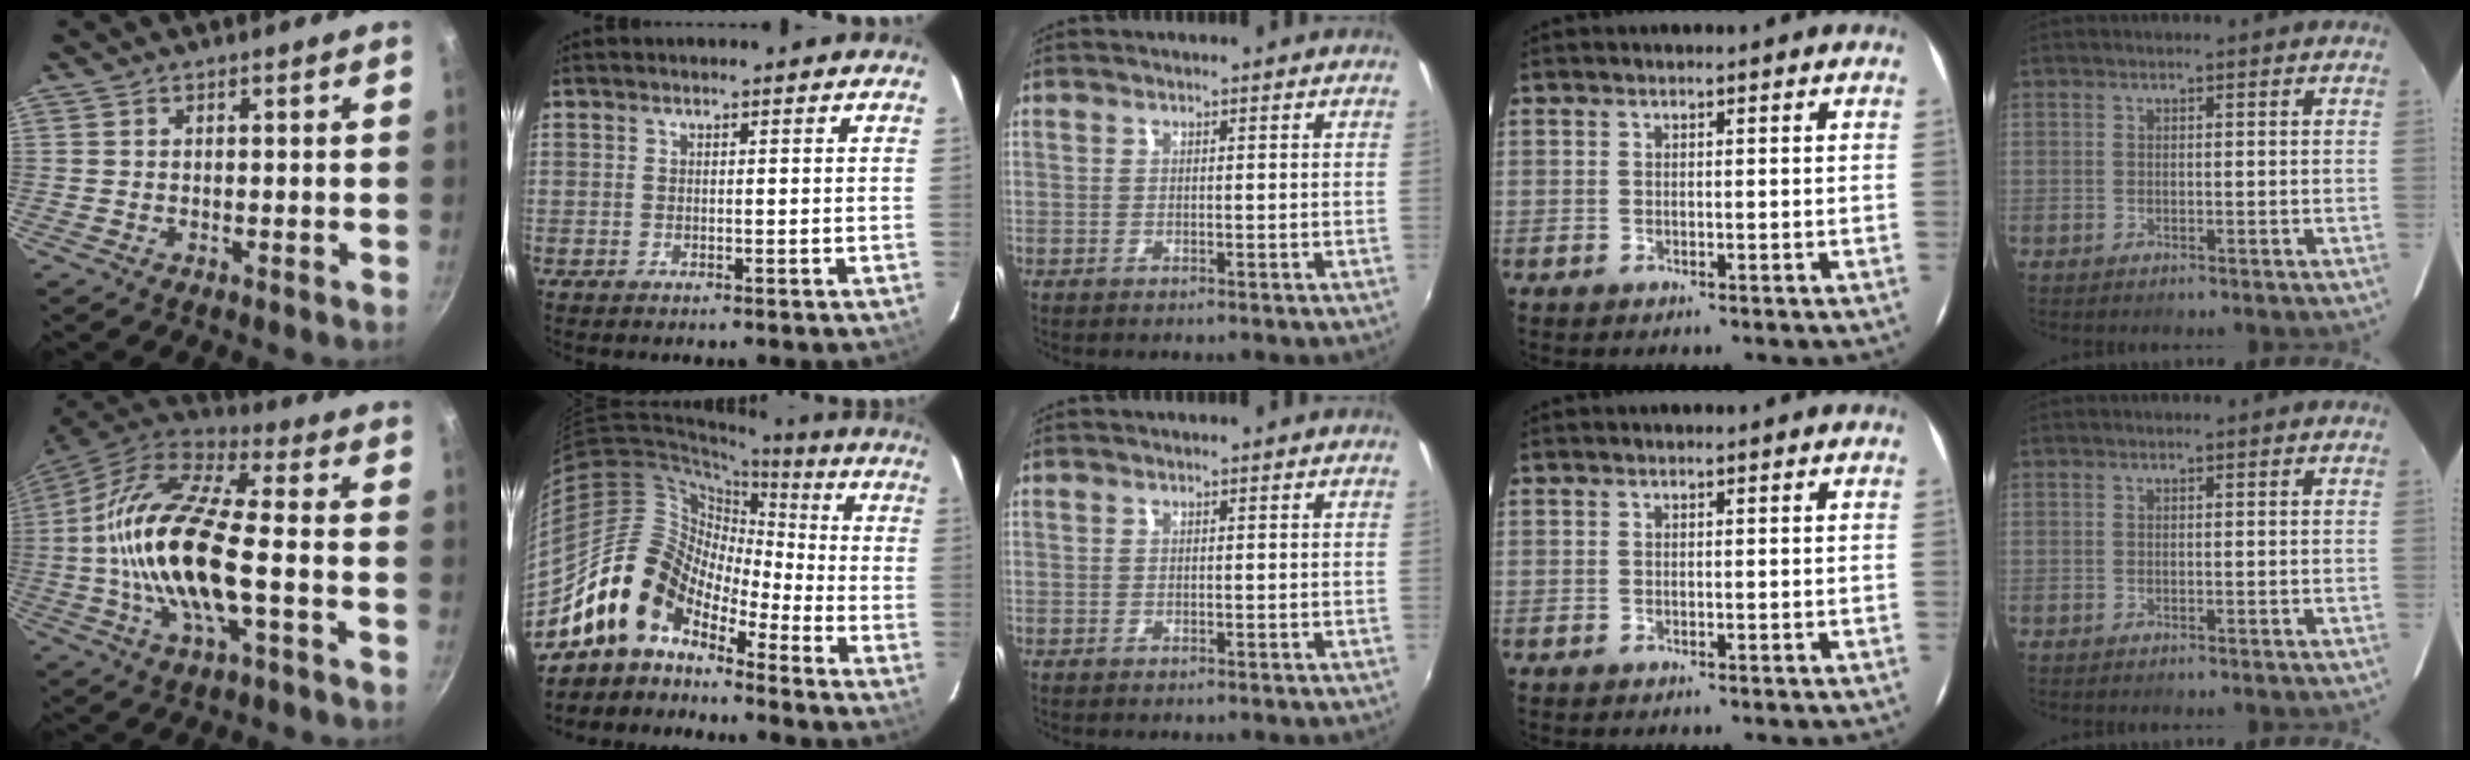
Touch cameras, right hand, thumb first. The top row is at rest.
{"thumb": {"total": 20.6, "force": [-2.6, 7.5, 19.0], "torque": [-0.377, 0.028, -0.065]}, "index": {"total": 12.3, "force": [-9.2, 6.6, 4.8], "torque": [-0.083, 0.034, -0.189]}}